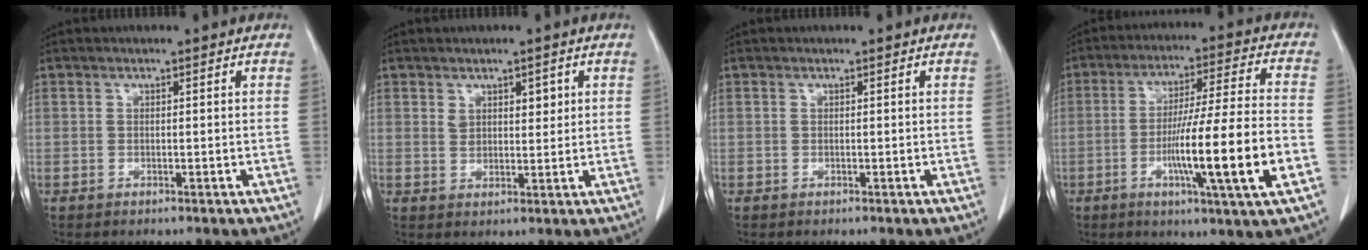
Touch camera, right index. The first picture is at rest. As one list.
[{"total": 3.4, "force": [1.5, 1.9, 2.3], "torque": [-0.036, 0.003, 0.029]}, {"total": 0.0}, {"total": 16.1, "force": [-4.5, -0.6, 15.5], "torque": [-0.269, -0.011, -0.076]}]